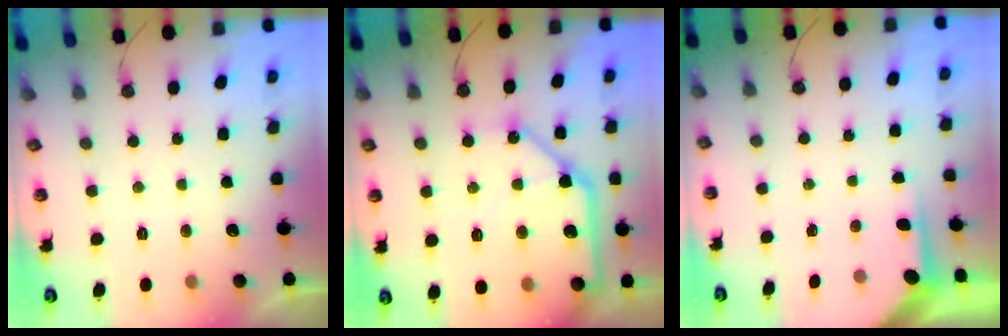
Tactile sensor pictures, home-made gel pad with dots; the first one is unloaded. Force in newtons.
{"total": 18.4, "press": 18.3, "slide": 2.1}
{"total": 3.7, "press": 3.6, "slide": 0.4}